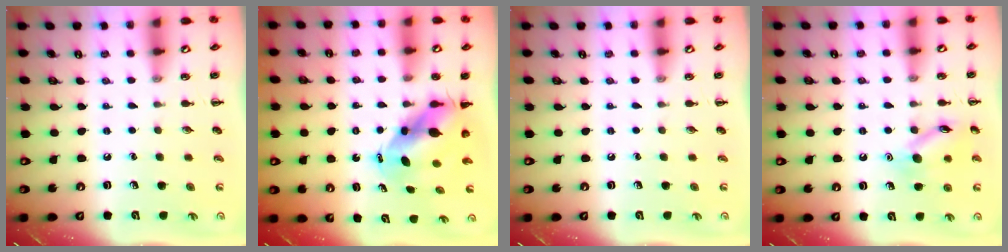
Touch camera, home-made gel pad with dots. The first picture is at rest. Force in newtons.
{"total": 7.1, "press": 7.0, "slide": 1.5}
{"total": 0.0}
{"total": 11.7, "press": 11.7, "slide": 0.9}